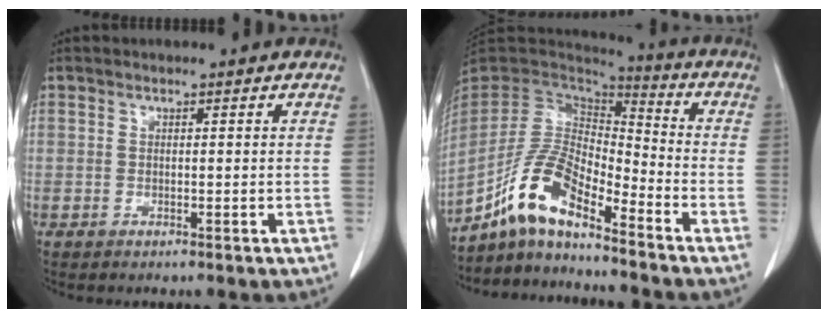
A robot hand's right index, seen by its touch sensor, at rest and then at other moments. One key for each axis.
{"total": 11.7, "fx": -8.3, "fy": 3.0, "fz": 7.7, "tx": -0.163, "ty": 0.020, "tz": -0.157}